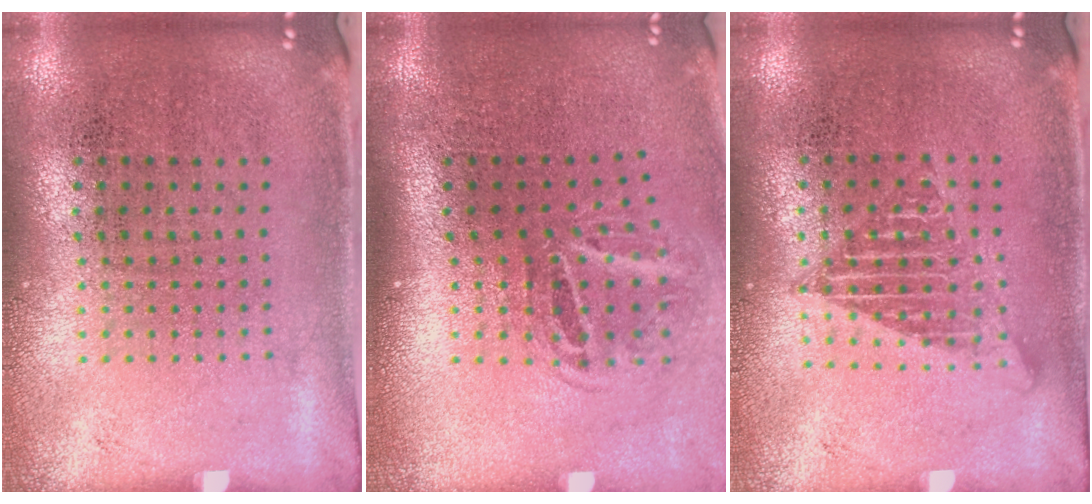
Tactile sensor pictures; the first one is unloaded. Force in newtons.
{"total": 1.8, "press": 1.2, "slide": 1.3}
{"total": 1.1, "press": 1.1, "slide": 0.1}